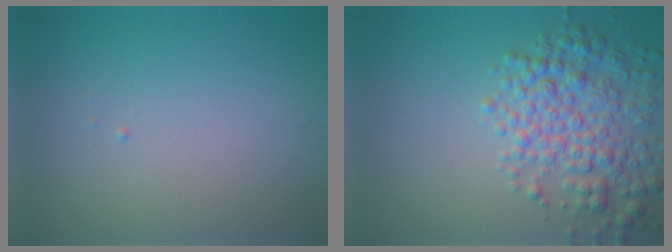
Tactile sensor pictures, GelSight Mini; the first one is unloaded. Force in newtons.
{"total": 5.8, "press": 5.8, "slide": 0.2}